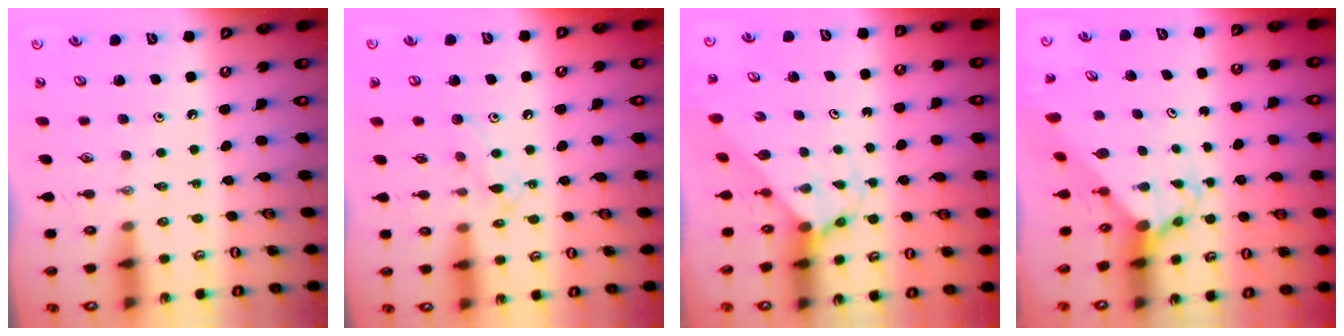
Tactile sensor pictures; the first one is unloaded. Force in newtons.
{"total": 9.4, "press": 9.3, "slide": 0.7}
{"total": 2.3, "press": 2.3, "slide": 0.2}
{"total": 2.8, "press": 2.8, "slide": 0.3}